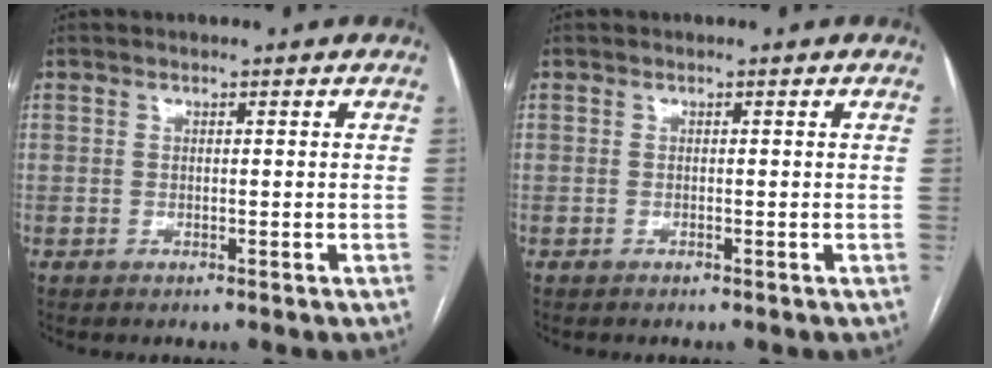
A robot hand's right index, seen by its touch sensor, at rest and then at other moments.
{"total": 0.0}